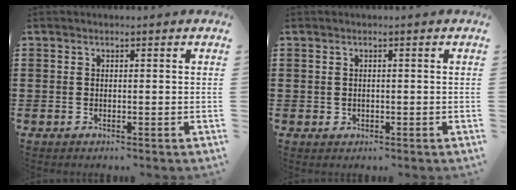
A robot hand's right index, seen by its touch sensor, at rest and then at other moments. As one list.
[{"total": 0.6, "force": [0.2, 0.5, 0.2], "torque": [-0.005, 0.004, 0.004]}]